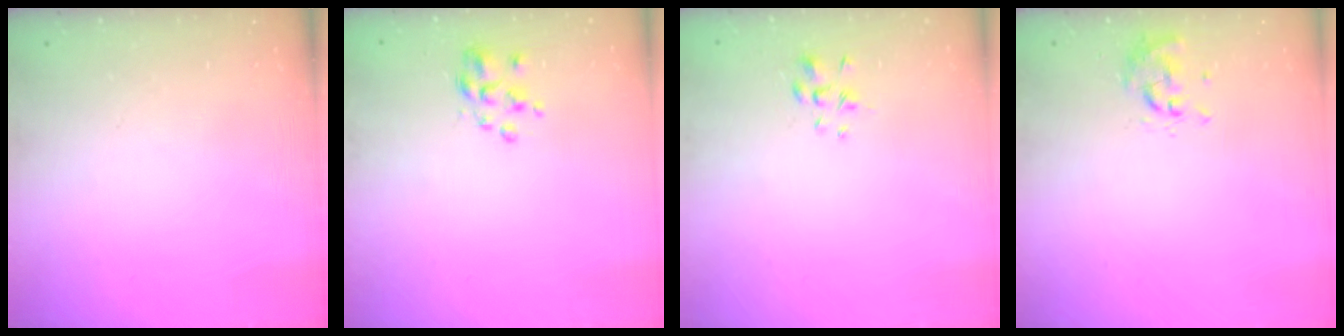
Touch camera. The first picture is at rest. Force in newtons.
{"total": 2.6, "press": 2.5, "slide": 0.8}
{"total": 1.3, "press": 1.1, "slide": 0.5}
{"total": 0.0}